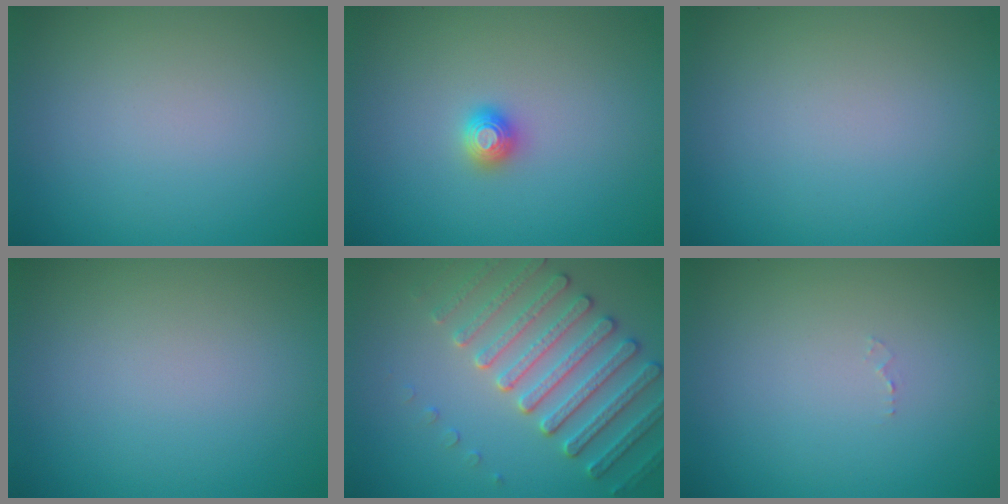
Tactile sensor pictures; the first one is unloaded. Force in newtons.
{"total": 1.5, "press": 1.5, "slide": 0.2}
{"total": 0.0}
{"total": 0.0}
{"total": 4.9, "press": 4.7, "slide": 1.3}
{"total": 0.5, "press": 0.5, "slide": 0.1}